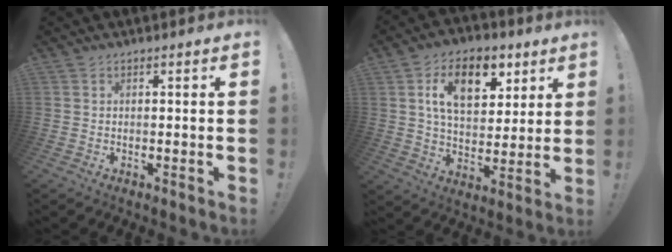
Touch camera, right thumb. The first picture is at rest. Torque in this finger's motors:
{"motor_torque": [1.32, 1.82, 0.40, -0.07, 0.46]}